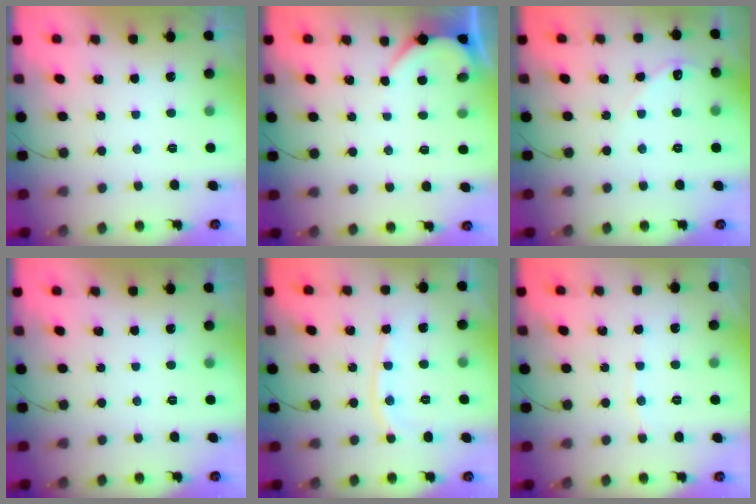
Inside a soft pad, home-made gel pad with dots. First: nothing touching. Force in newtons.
{"total": 1.8, "press": 1.8, "slide": 0.3}
{"total": 5.2, "press": 5.2, "slide": 0.6}
{"total": 0.0}
{"total": 6.7, "press": 6.7, "slide": 0.1}
{"total": 3.6, "press": 3.6, "slide": 0.5}